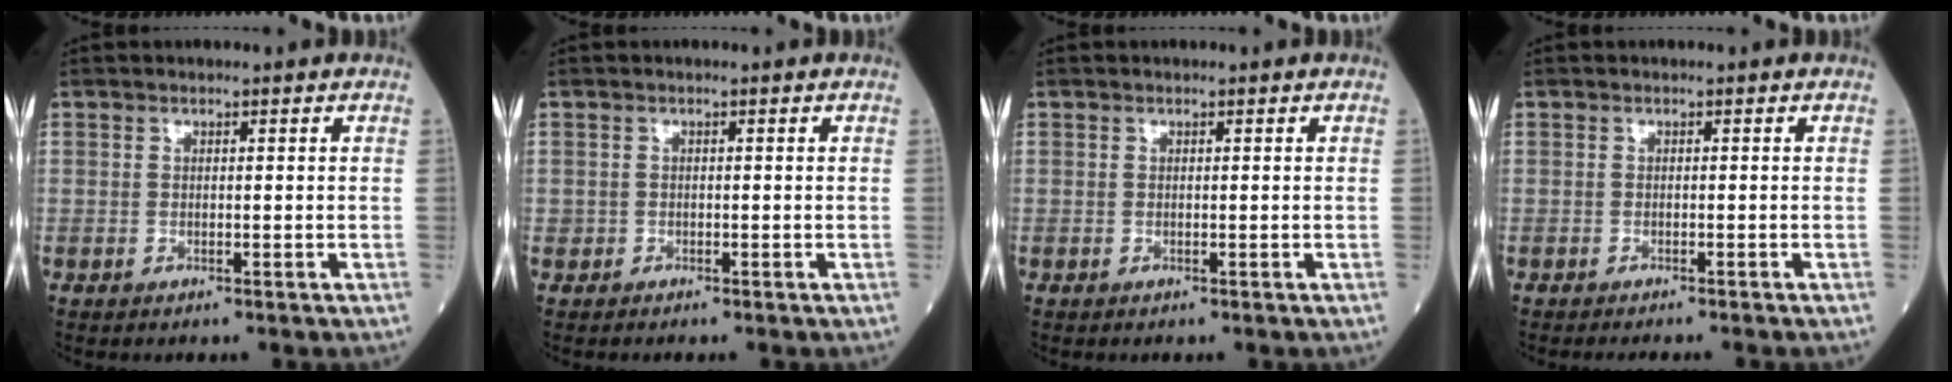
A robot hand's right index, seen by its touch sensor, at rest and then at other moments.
{"total": 0.9, "force": [-0.4, 0.8, -0.1], "torque": [-0.004, 0.004, -0.008]}
{"total": 0.0}
{"total": 4.2, "force": [-3.7, 0.0, 1.8], "torque": [-0.016, -0.004, -0.050]}